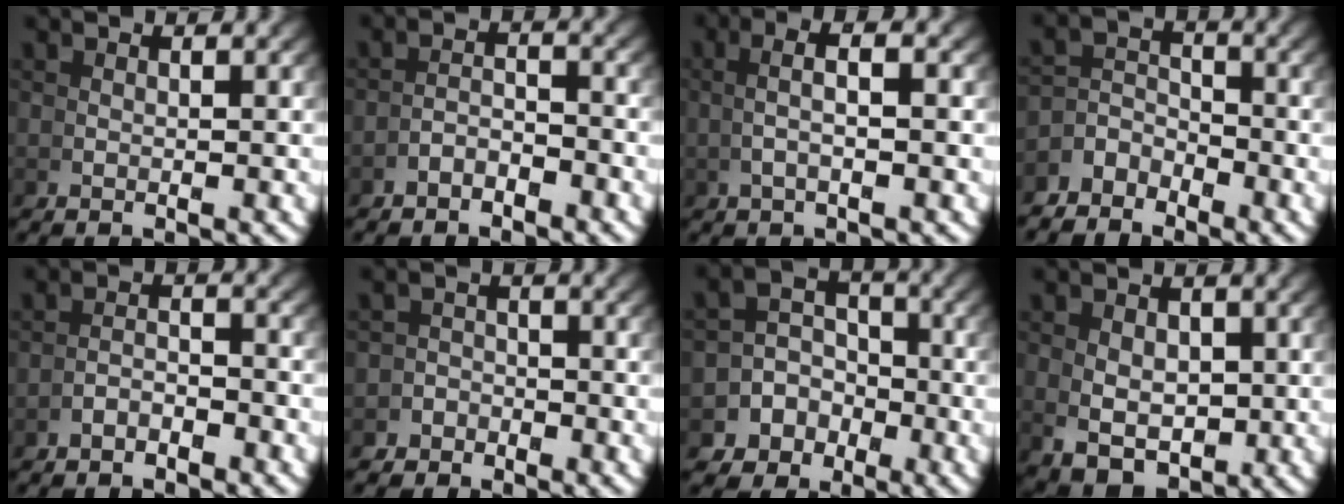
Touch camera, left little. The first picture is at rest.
{"total": 2.1, "force": [-2.0, 0.3, 0.6], "torque": [0.007, 0.000, -0.037]}
{"total": 2.8, "force": [0.7, 0.3, 2.7], "torque": [-0.046, 0.012, 0.013]}
{"total": 2.9, "force": [-1.6, 2.1, 1.2], "torque": [-0.012, -0.008, -0.031]}
{"total": 1.8, "force": [-1.7, 0.0, 0.5], "torque": [0.006, 0.000, -0.033]}
{"total": 2.4, "force": [-2.1, 1.1, -0.6], "torque": [0.022, -0.006, -0.040]}
{"total": 7.6, "force": [-2.2, 6.8, 2.7], "torque": [-0.049, -0.018, -0.042]}
{"total": 4.6, "force": [-1.6, 3.1, 3.0], "torque": [-0.062, -0.041, 0.002]}